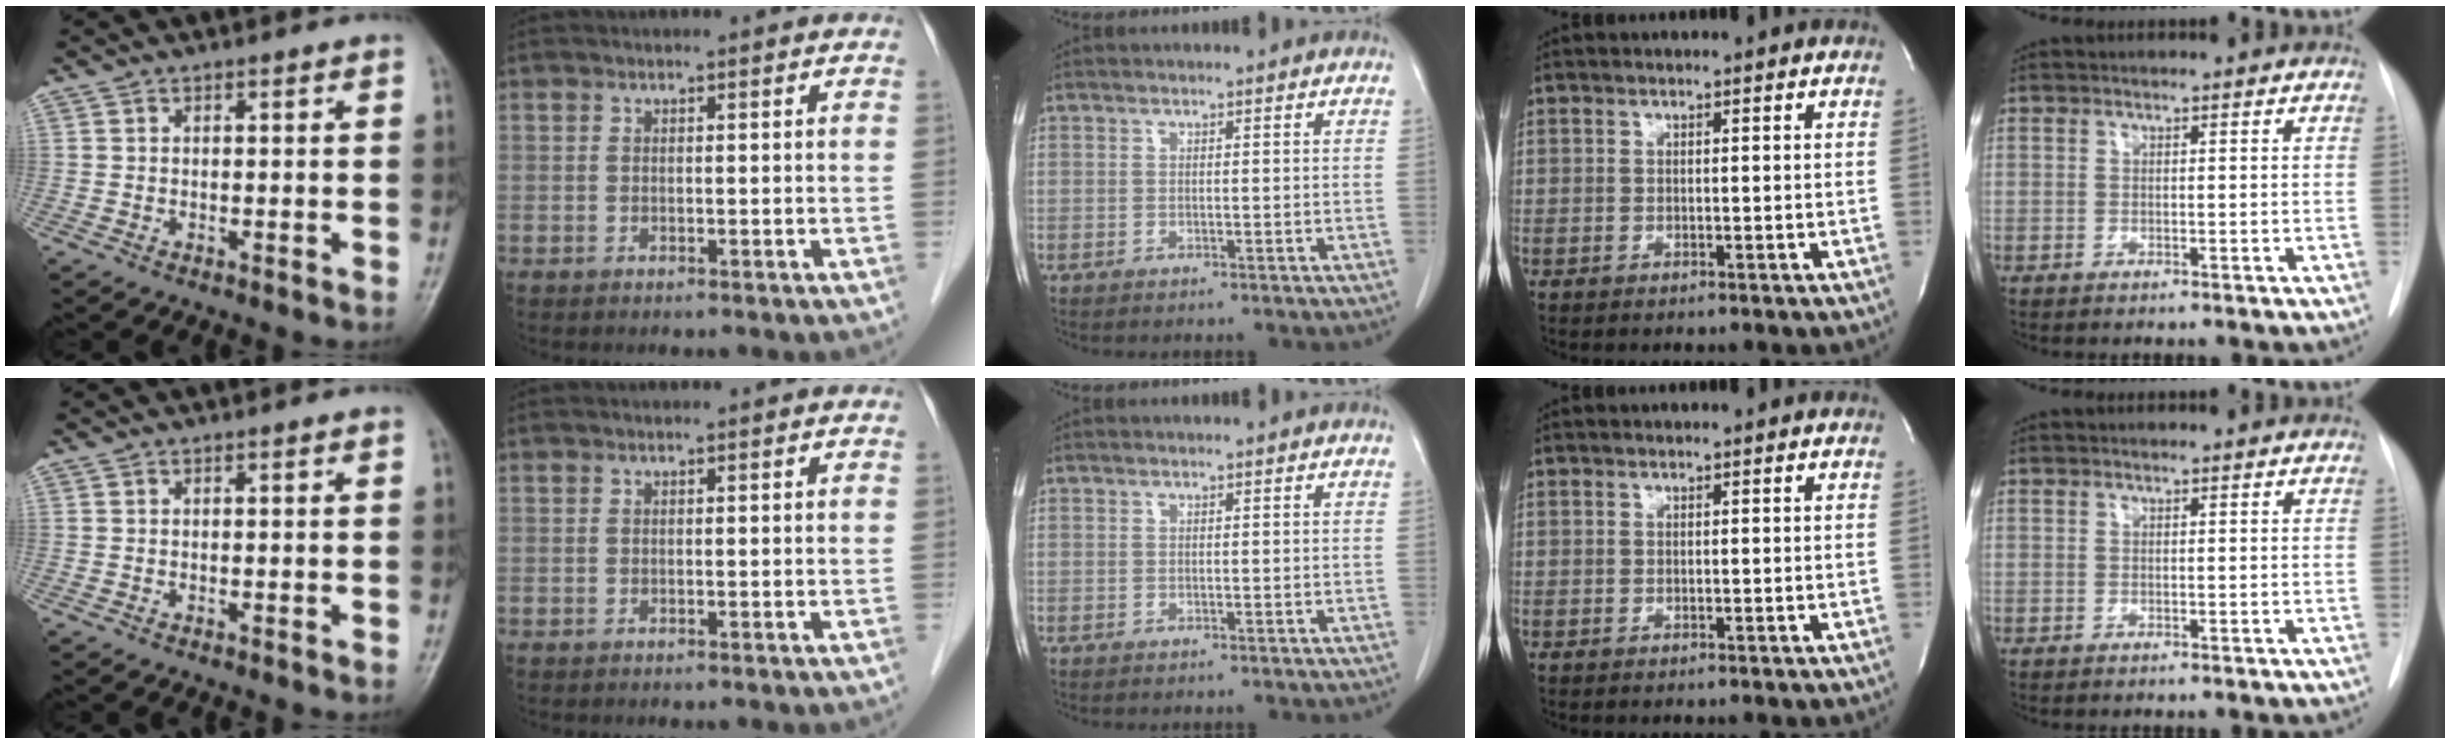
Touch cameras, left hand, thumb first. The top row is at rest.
{}